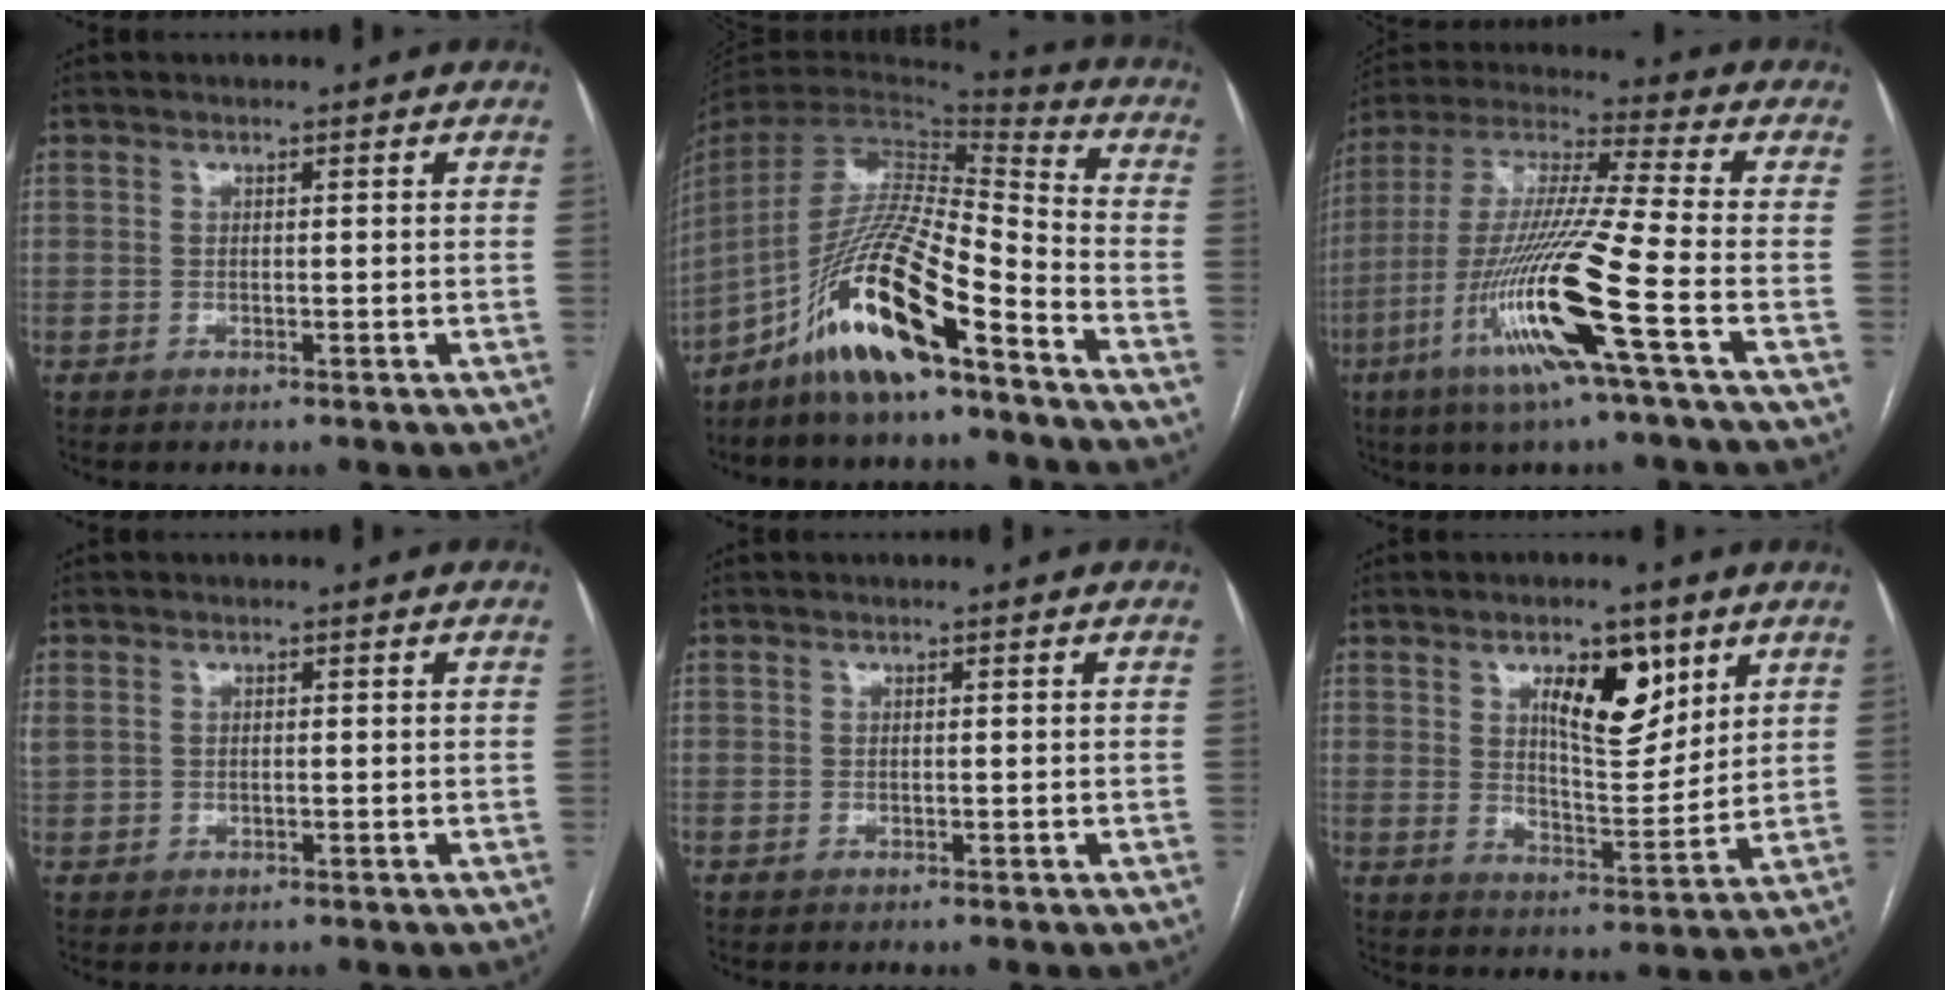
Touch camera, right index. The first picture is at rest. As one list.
[{"total": 16.7, "force": [-10.8, 1.7, 12.6], "torque": [-0.262, -0.008, -0.198]}, {"total": 17.8, "force": [-7.0, -1.0, 16.4], "torque": [-0.340, -0.023, -0.139]}, {"total": 1.7, "force": [0.5, 1.4, 0.9], "torque": [-0.039, 0.018, 0.018]}, {"total": 0.0}, {"total": 9.9, "force": [4.9, 3.6, 7.8], "torque": [-0.126, 0.000, 0.085]}]